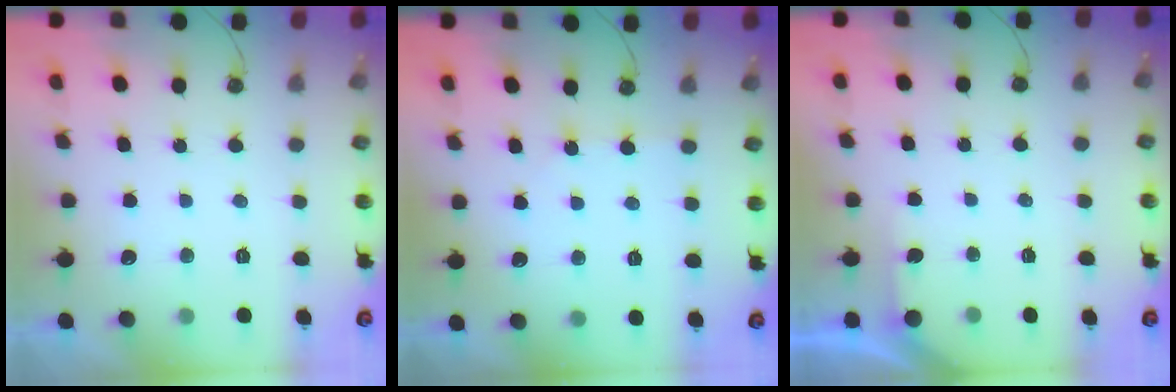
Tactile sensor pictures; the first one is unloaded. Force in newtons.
{"total": 2.7, "press": 2.7, "slide": 0.5}
{"total": 1.5, "press": 1.5, "slide": 0.2}